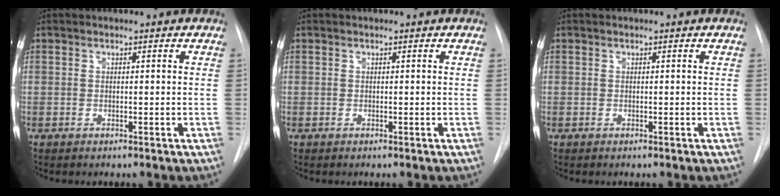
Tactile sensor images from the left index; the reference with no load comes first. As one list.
[{"total": 0.0}, {"total": 0.0}]